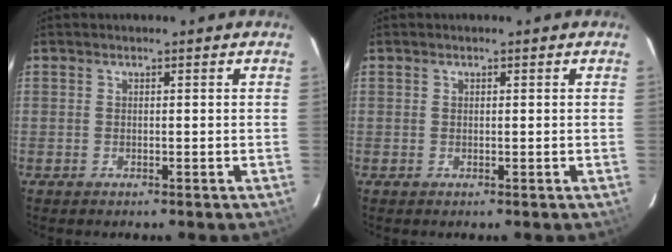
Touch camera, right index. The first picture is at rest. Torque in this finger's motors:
{"motor_torque": [-0.20, -0.03, -0.10, 0.00]}